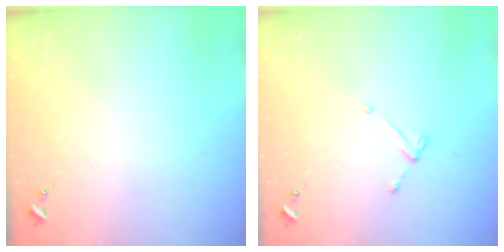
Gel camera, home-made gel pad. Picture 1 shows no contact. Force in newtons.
{"total": 3.8, "press": 3.8, "slide": 0.4}